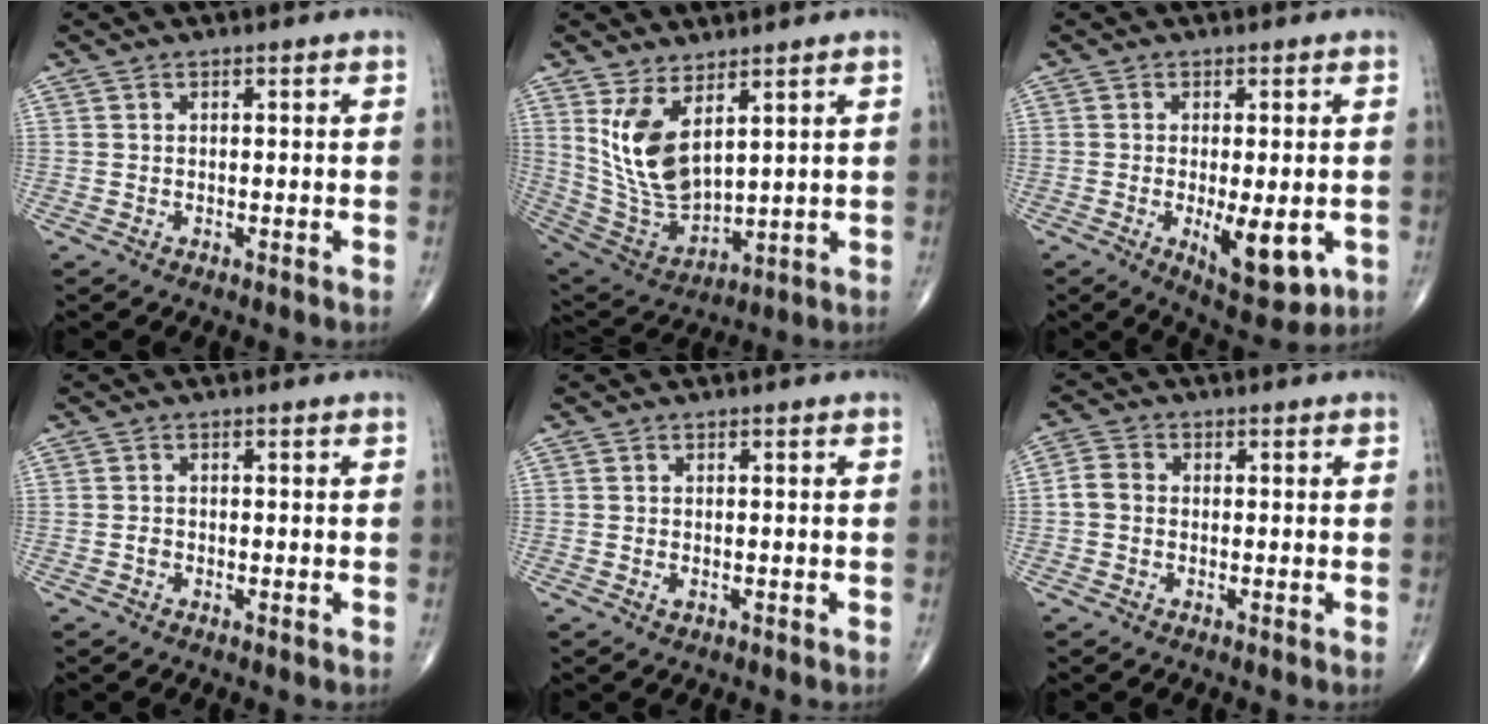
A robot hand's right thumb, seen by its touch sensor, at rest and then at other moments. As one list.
[{"total": 12.3, "force": [5.1, 5.8, 9.6], "torque": [-0.180, -0.037, 0.122]}, {"total": 9.4, "force": [-2.4, 3.6, 8.4], "torque": [-0.111, -0.021, -0.027]}, {"total": 0.8, "force": [-0.4, 0.5, 0.5], "torque": [-0.006, 0.001, -0.009]}, {"total": 0.7, "force": [-0.3, 0.4, 0.5], "torque": [-0.010, -0.002, -0.005]}, {"total": 3.4, "force": [-0.4, 2.9, 1.8], "torque": [-0.033, 0.010, -0.014]}]